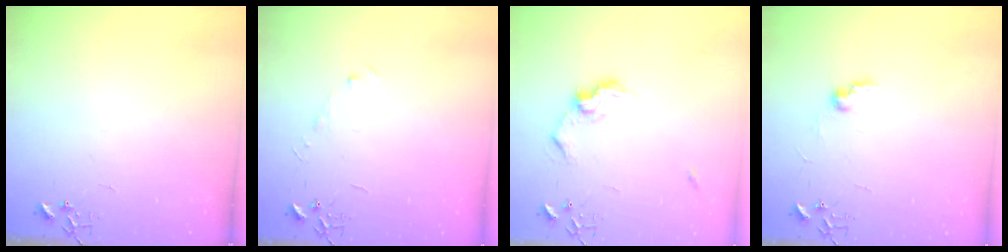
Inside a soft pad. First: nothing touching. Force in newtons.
{"total": 3.5, "press": 3.5, "slide": 0.5}
{"total": 10.6, "press": 10.6, "slide": 0.9}
{"total": 7.5, "press": 7.4, "slide": 0.8}